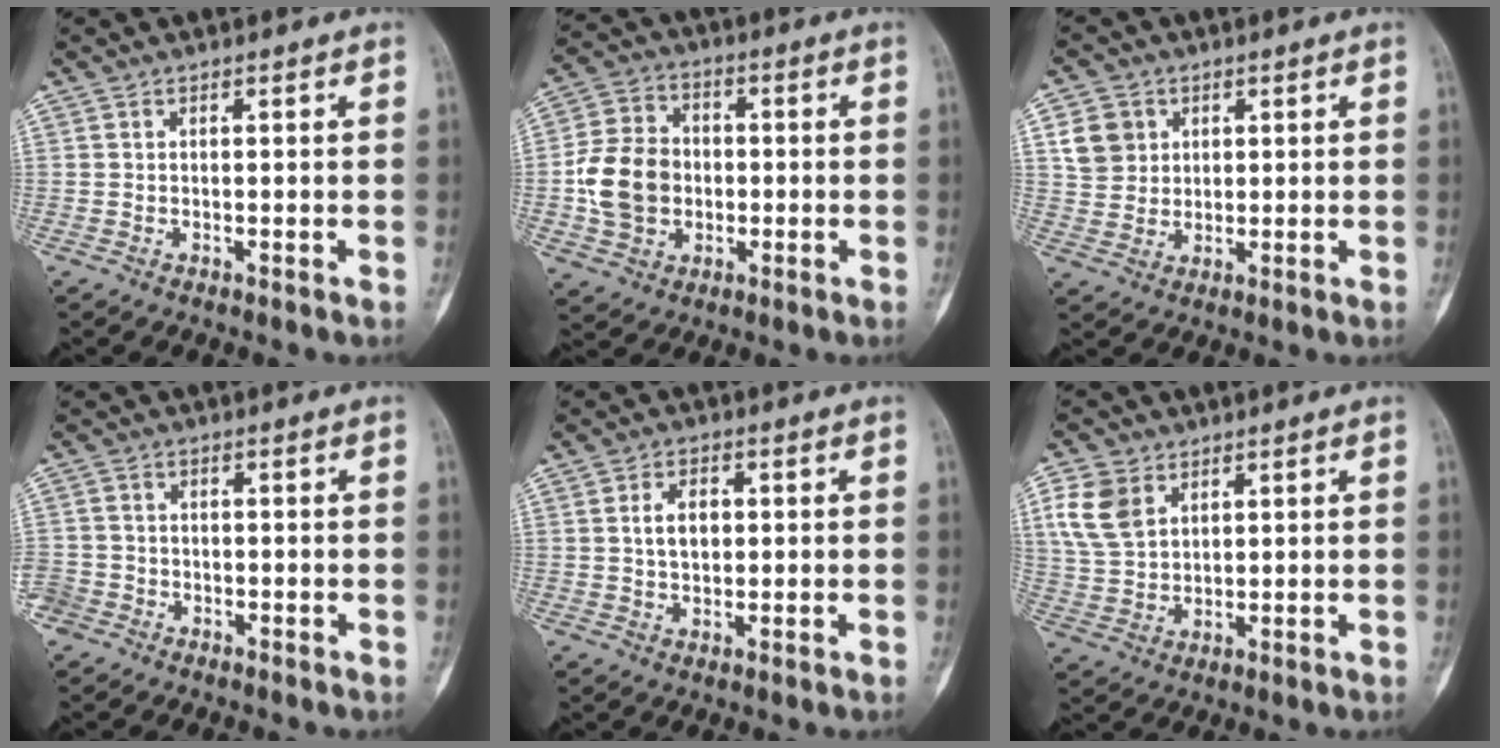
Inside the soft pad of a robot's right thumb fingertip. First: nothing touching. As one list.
[{"total": 12.5, "force": [-1.3, 10.2, 7.1], "torque": [-0.112, 0.019, -0.026]}, {"total": 6.5, "force": [2.2, 5.8, 2.1], "torque": [-0.016, -0.004, 0.044]}, {"total": 4.2, "force": [-2.2, 3.6, 0.5], "torque": [-0.002, 0.016, -0.047]}, {"total": 4.9, "force": [0.8, 3.3, 3.6], "torque": [-0.049, 0.002, 0.014]}, {"total": 8.7, "force": [3.7, 6.1, 4.8], "torque": [-0.087, -0.008, 0.081]}]